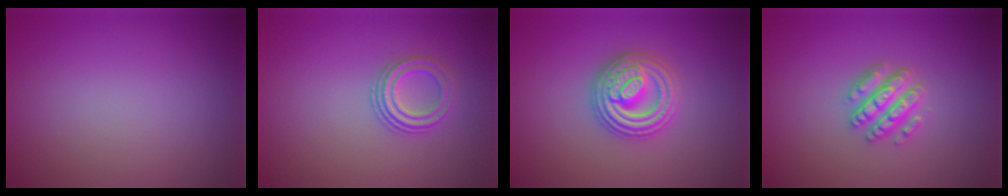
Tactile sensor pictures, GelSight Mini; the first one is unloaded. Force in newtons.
{"total": 2.6, "press": 2.3, "slide": 1.2}
{"total": 4.9, "press": 4.9, "slide": 0.8}
{"total": 3.4, "press": 3.0, "slide": 1.5}